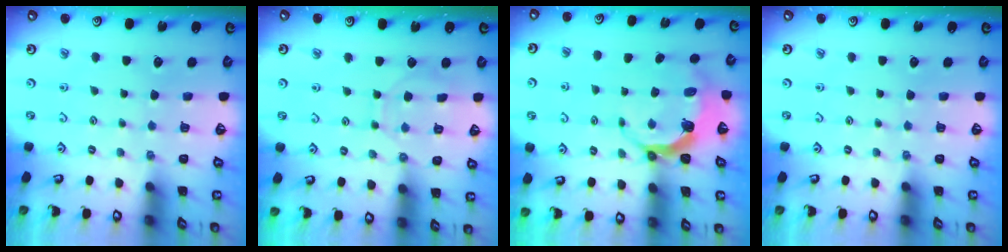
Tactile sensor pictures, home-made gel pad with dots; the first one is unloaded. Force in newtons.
{"total": 7.9, "press": 7.8, "slide": 1.0}
{"total": 5.8, "press": 4.4, "slide": 3.7}
{"total": 0.0}